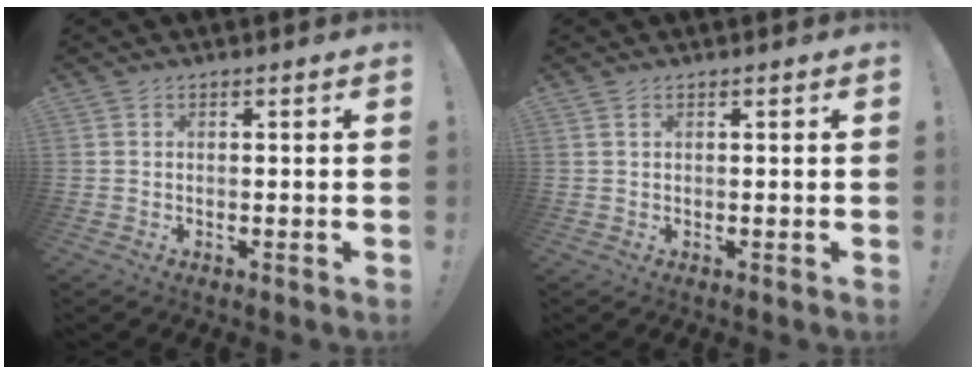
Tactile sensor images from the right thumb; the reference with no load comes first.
{"total": 0.7, "force": [0.5, -0.1, 0.5], "torque": [-0.009, 0.000, 0.010]}